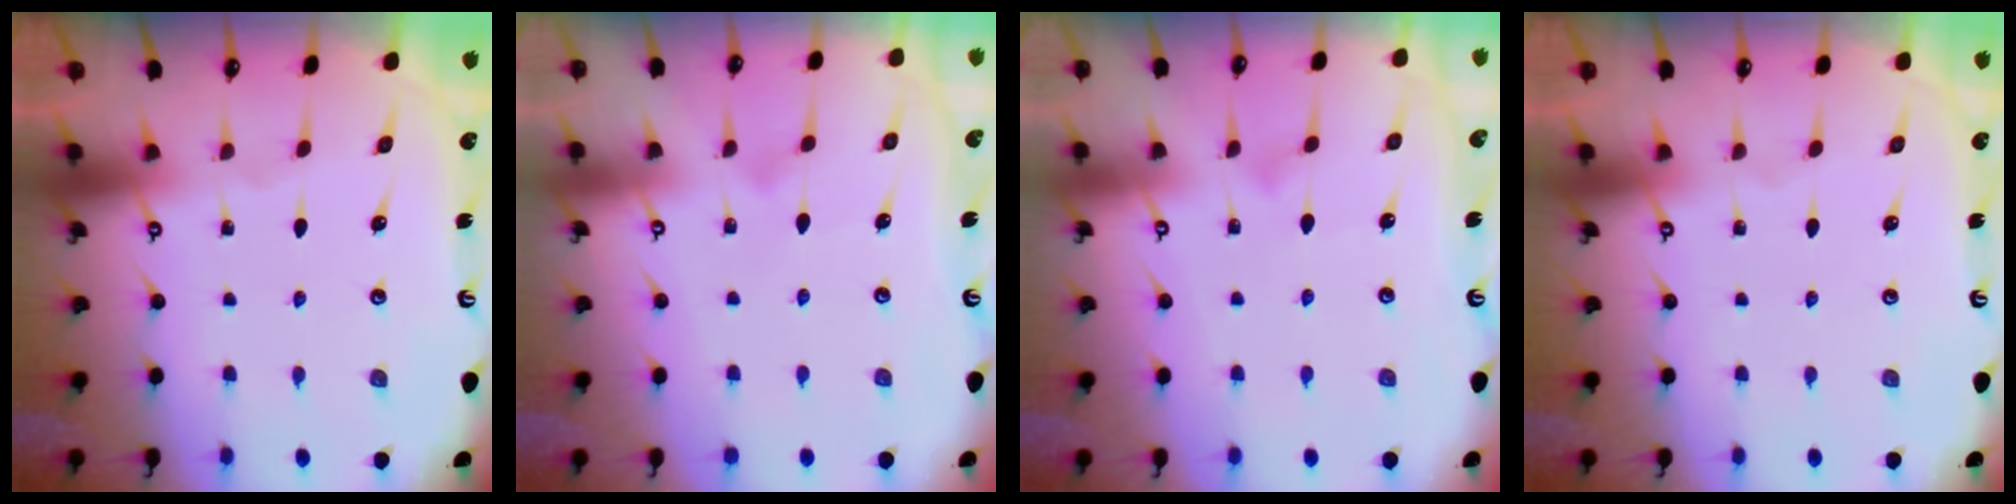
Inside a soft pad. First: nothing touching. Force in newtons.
{"total": 8.1, "press": 8.1, "slide": 0.3}
{"total": 4.8, "press": 4.8, "slide": 0.4}
{"total": 0.0}